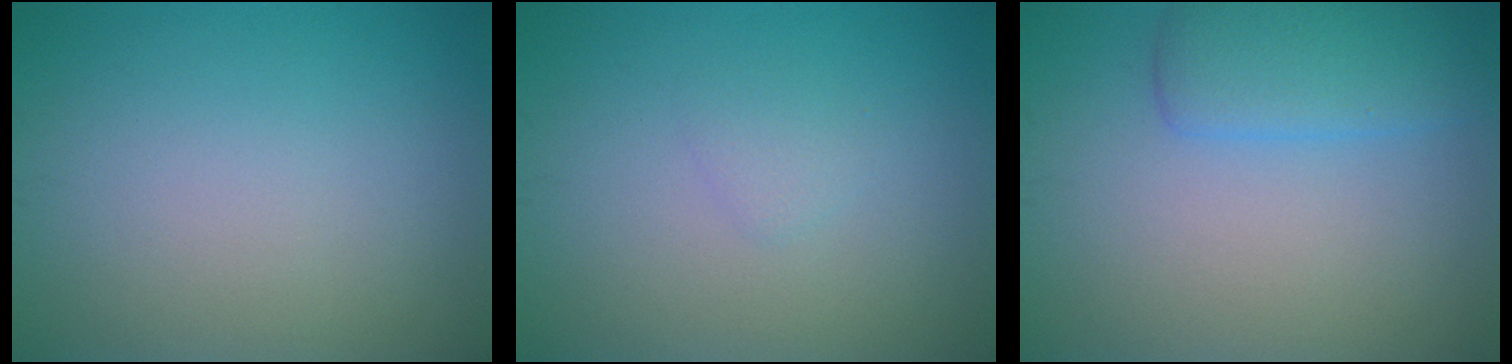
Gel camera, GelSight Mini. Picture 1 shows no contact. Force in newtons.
{"total": 1.0, "press": 1.0, "slide": 0.1}
{"total": 3.4, "press": 3.4, "slide": 0.3}